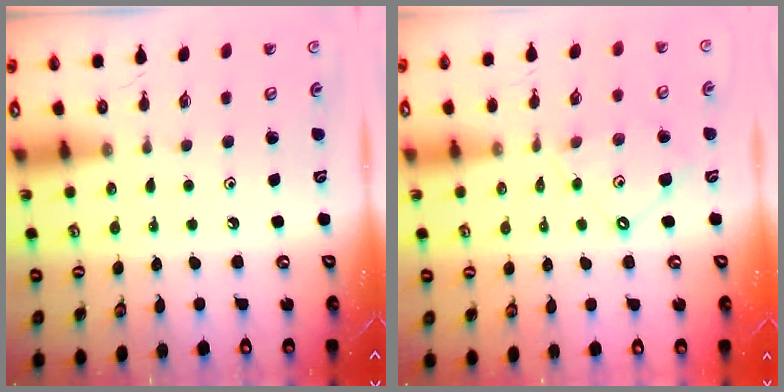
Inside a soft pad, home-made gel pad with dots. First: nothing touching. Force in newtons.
{"total": 7.9, "press": 7.9, "slide": 0.7}